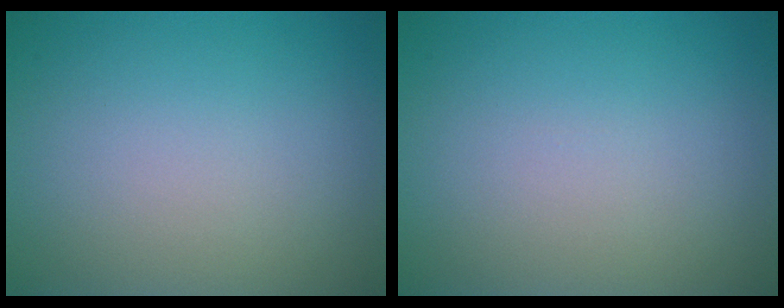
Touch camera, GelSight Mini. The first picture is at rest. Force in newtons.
{"total": 0.0}